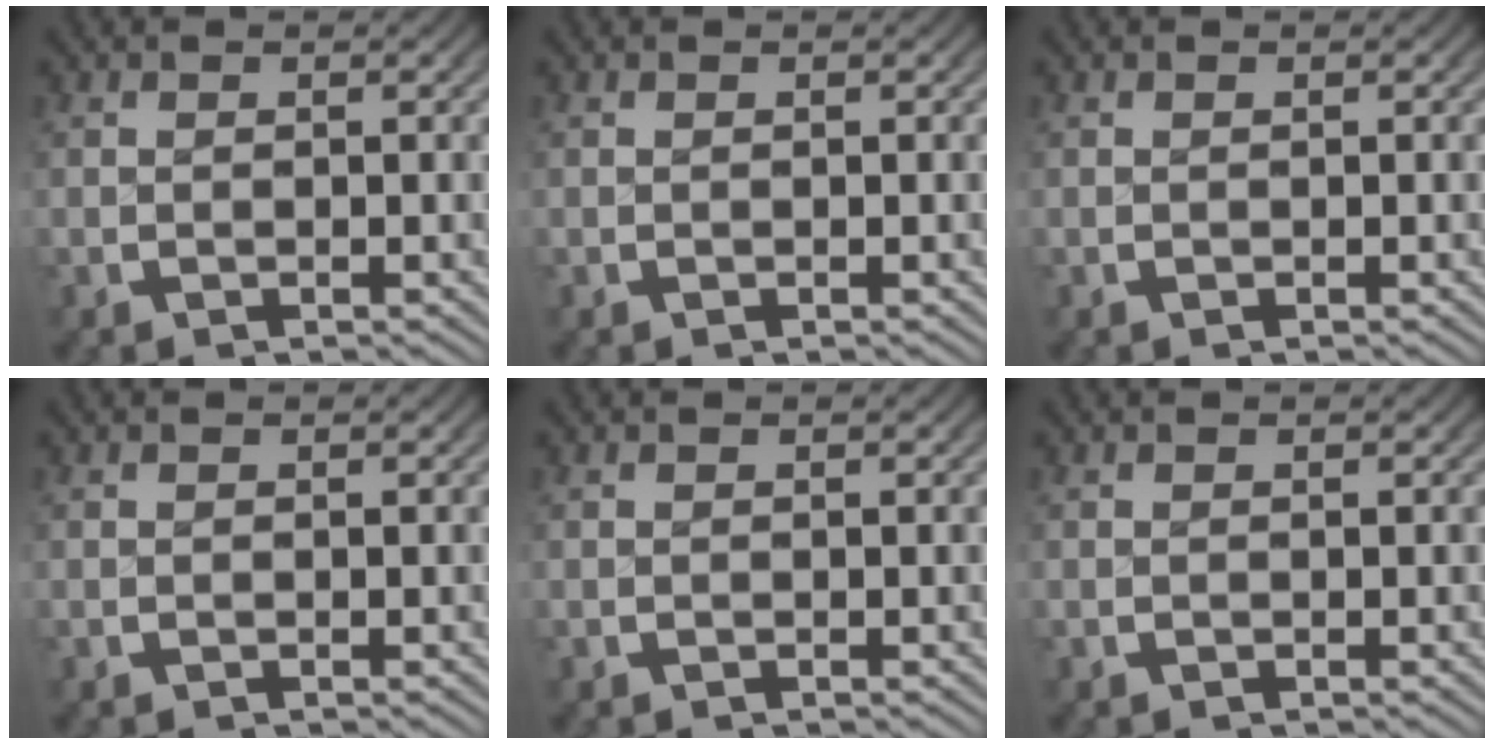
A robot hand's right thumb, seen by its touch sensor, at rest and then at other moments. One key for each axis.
{"total": 0.0}
{"total": 0.0}
{"total": 0.0}
{"total": 0.0}
{"total": 0.0}